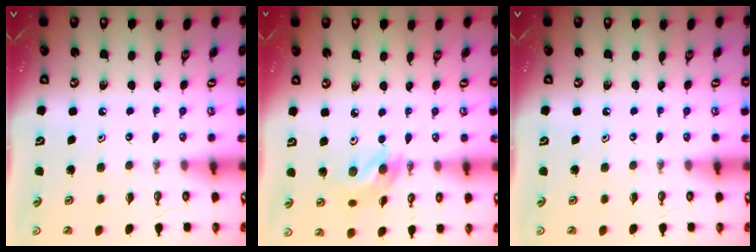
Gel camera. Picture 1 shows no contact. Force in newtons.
{"total": 9.5, "press": 9.2, "slide": 2.2}
{"total": 0.0}